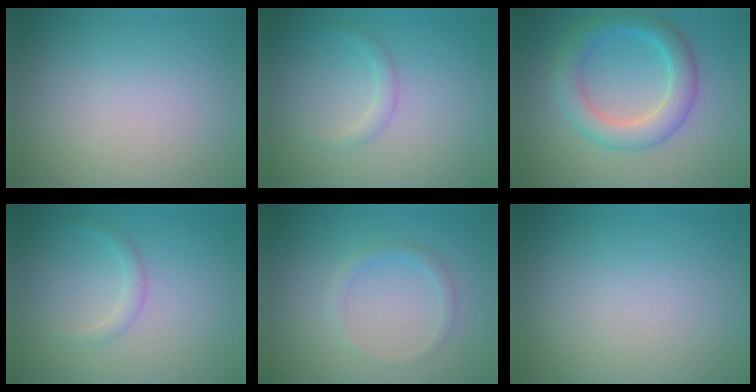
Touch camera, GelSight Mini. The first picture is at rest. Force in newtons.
{"total": 1.1, "press": 1.1, "slide": 0.1}
{"total": 4.7, "press": 4.7, "slide": 0.2}
{"total": 1.1, "press": 1.1, "slide": 0.1}
{"total": 1.2, "press": 1.2, "slide": 0.0}
{"total": 0.0}